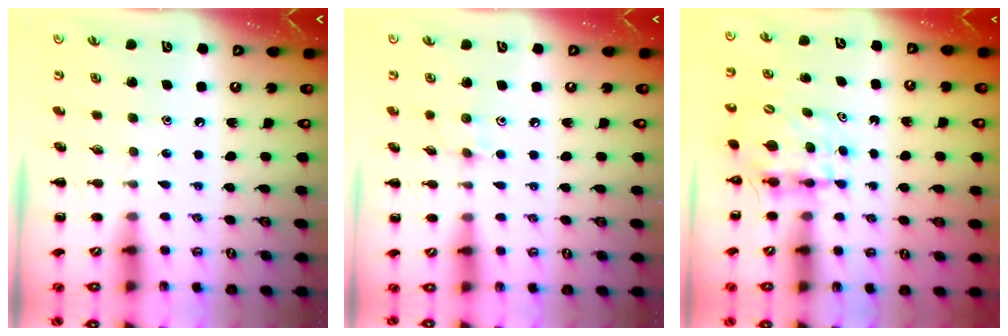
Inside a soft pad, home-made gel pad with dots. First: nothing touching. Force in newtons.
{"total": 4.6, "press": 4.4, "slide": 1.5}
{"total": 5.0, "press": 5.0, "slide": 0.4}